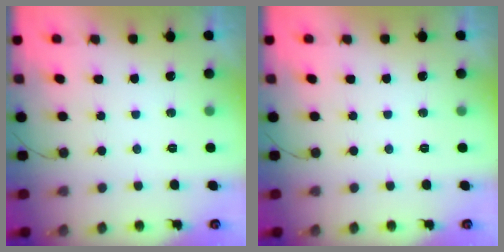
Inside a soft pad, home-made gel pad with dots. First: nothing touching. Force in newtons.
{"total": 0.0}